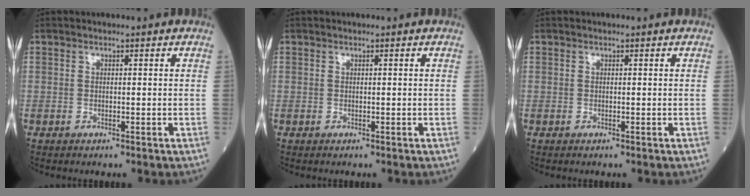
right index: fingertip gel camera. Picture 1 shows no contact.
{"total": 0.0}
{"total": 0.0}